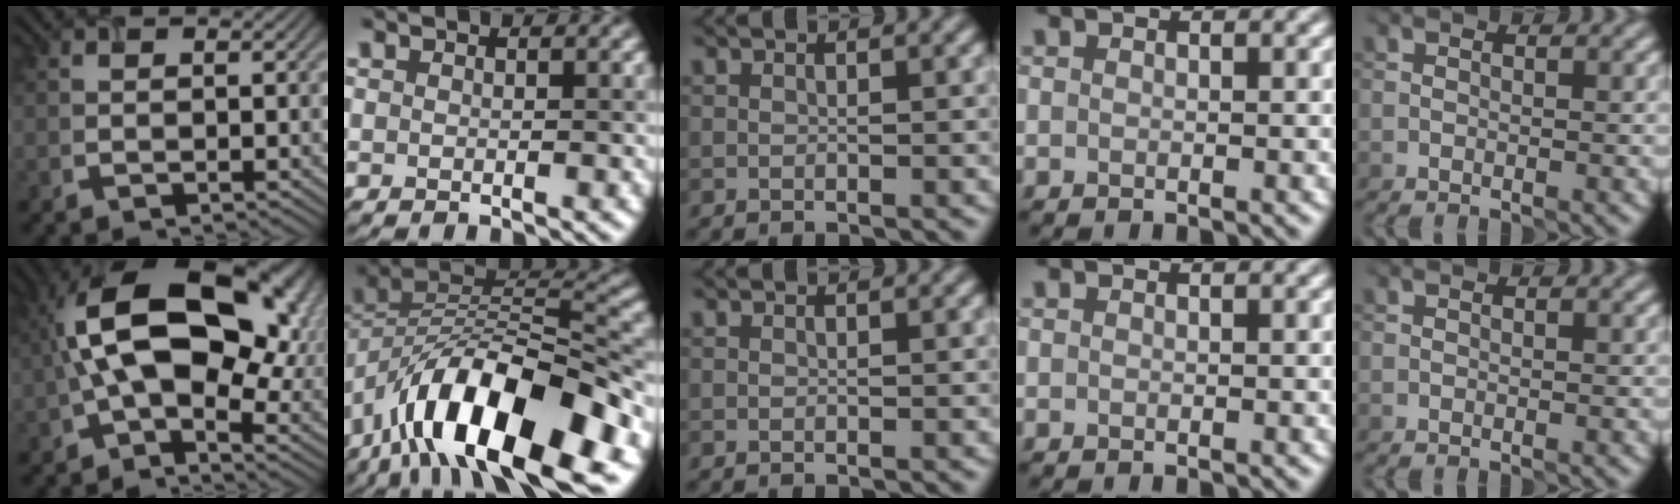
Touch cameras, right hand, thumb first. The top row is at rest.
{"thumb": {"total": 16.9, "force": [2.1, 9.6, 13.7], "torque": [-0.236, 0.005, 0.035]}, "index": {"total": 14.6, "force": [-7.5, 6.6, 10.6], "torque": [-0.169, 0.013, -0.135]}}